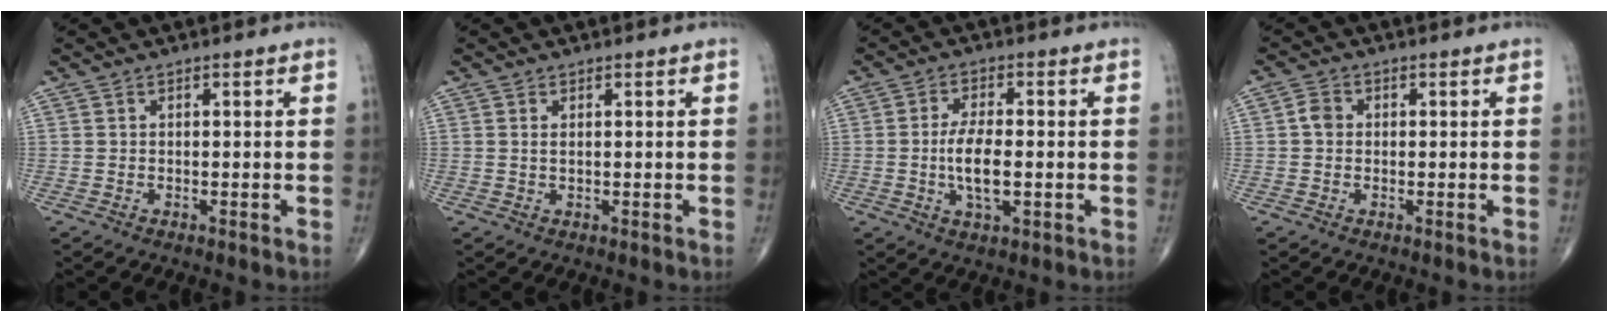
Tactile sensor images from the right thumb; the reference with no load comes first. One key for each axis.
{"total": 0.7, "fx": 0.3, "fy": 0.2, "fz": 0.6, "tx": -0.012, "ty": -0.001, "tz": 0.006}
{"total": 7.2, "fx": -0.9, "fy": 2.8, "fz": 6.5, "tx": -0.128, "ty": -0.002, "tz": -0.018}
{"total": 2.4, "fx": 0.1, "fy": 2.0, "fz": 1.3, "tx": -0.018, "ty": 0.005, "tz": -0.004}